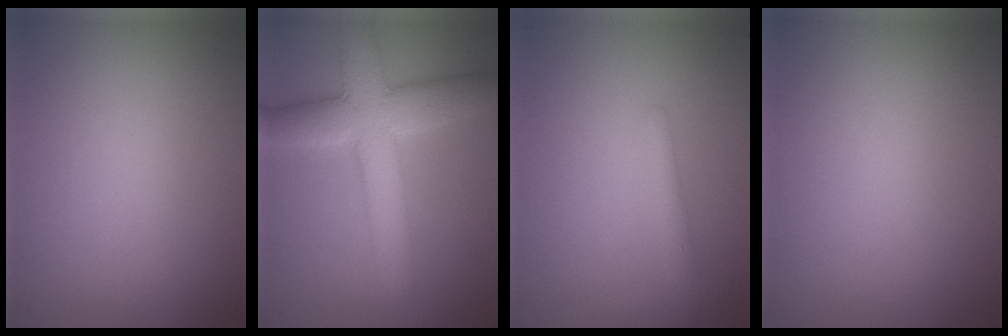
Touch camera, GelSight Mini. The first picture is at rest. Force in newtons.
{"total": 8.3, "press": 8.3, "slide": 0.3}
{"total": 2.0, "press": 2.0, "slide": 0.2}
{"total": 0.0}